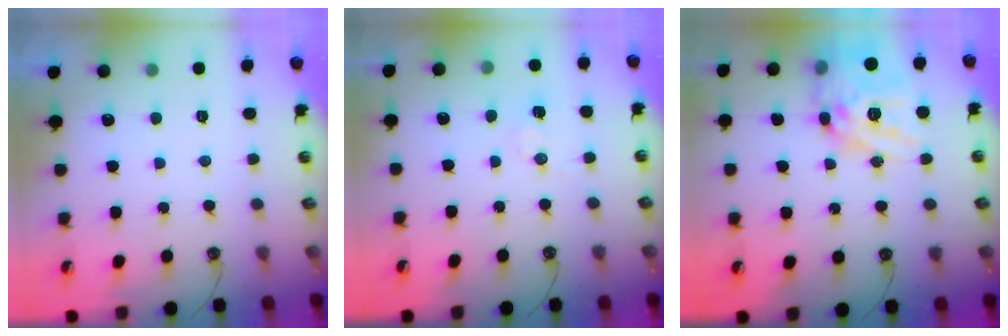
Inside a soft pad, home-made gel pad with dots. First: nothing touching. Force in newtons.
{"total": 4.6, "press": 4.6, "slide": 0.3}
{"total": 19.1, "press": 19.0, "slide": 1.8}